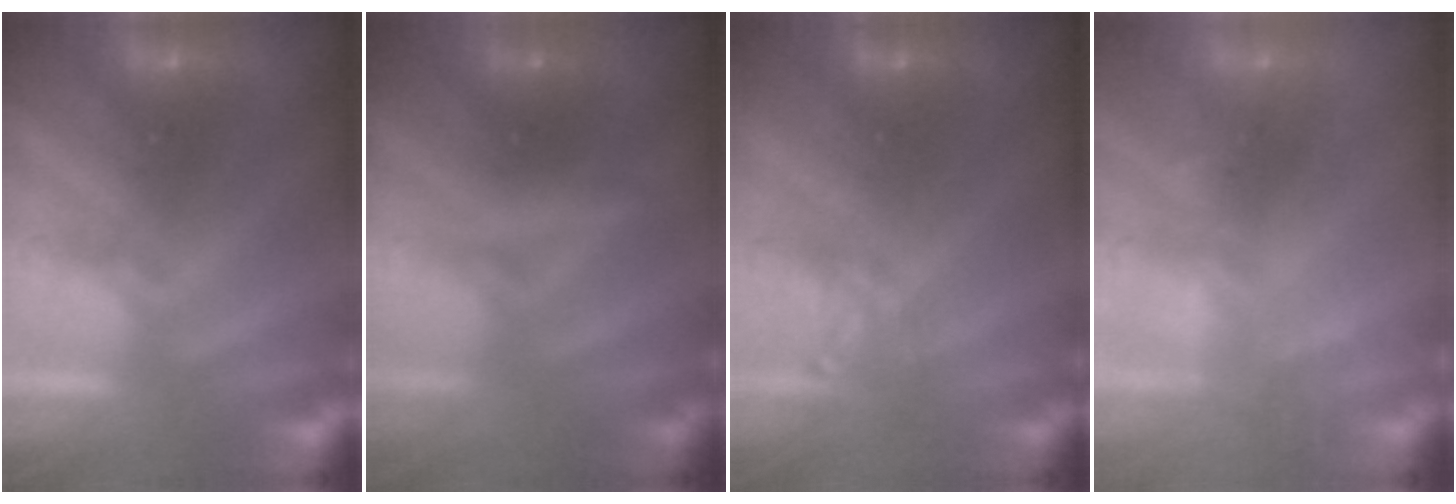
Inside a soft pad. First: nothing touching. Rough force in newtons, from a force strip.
{"total": 2.4}
{"total": 2.3}
{"total": 2.3}